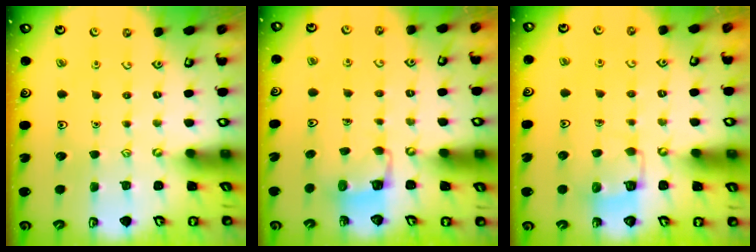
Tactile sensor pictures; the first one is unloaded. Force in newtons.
{"total": 2.8, "press": 2.8, "slide": 0.2}
{"total": 5.6, "press": 5.6, "slide": 0.5}